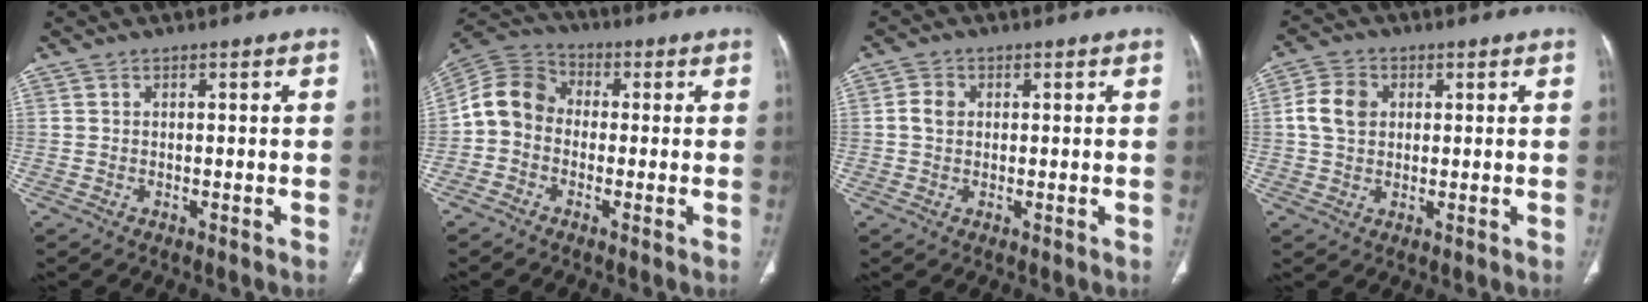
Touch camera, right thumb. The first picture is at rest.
{"total": 8.8, "force": [-1.0, 7.3, 4.7], "torque": [-0.081, 0.032, -0.036]}
{"total": 2.7, "force": [0.3, 2.2, 1.6], "torque": [-0.029, 0.005, 0.004]}
{"total": 6.4, "force": [1.1, 4.9, 3.9], "torque": [-0.072, 0.008, 0.018]}